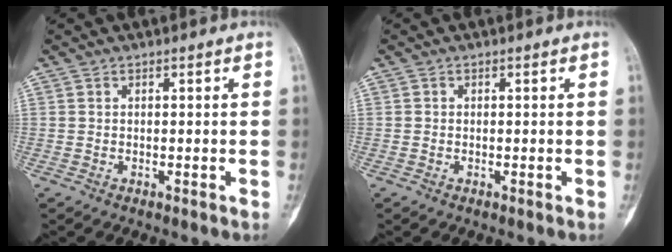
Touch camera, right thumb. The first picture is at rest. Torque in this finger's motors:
{"motor_torque": [-0.25, 0.05, 0.01, 0.39, -0.13]}